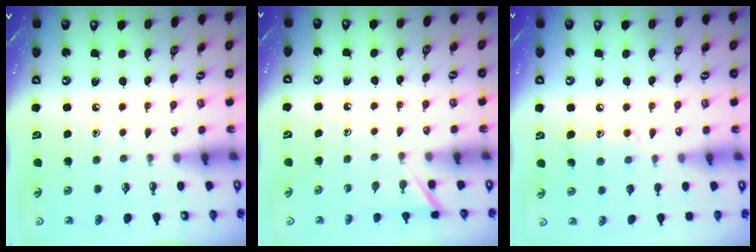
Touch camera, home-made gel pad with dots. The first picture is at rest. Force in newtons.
{"total": 2.7, "press": 2.7, "slide": 0.3}
{"total": 9.6, "press": 9.6, "slide": 0.6}